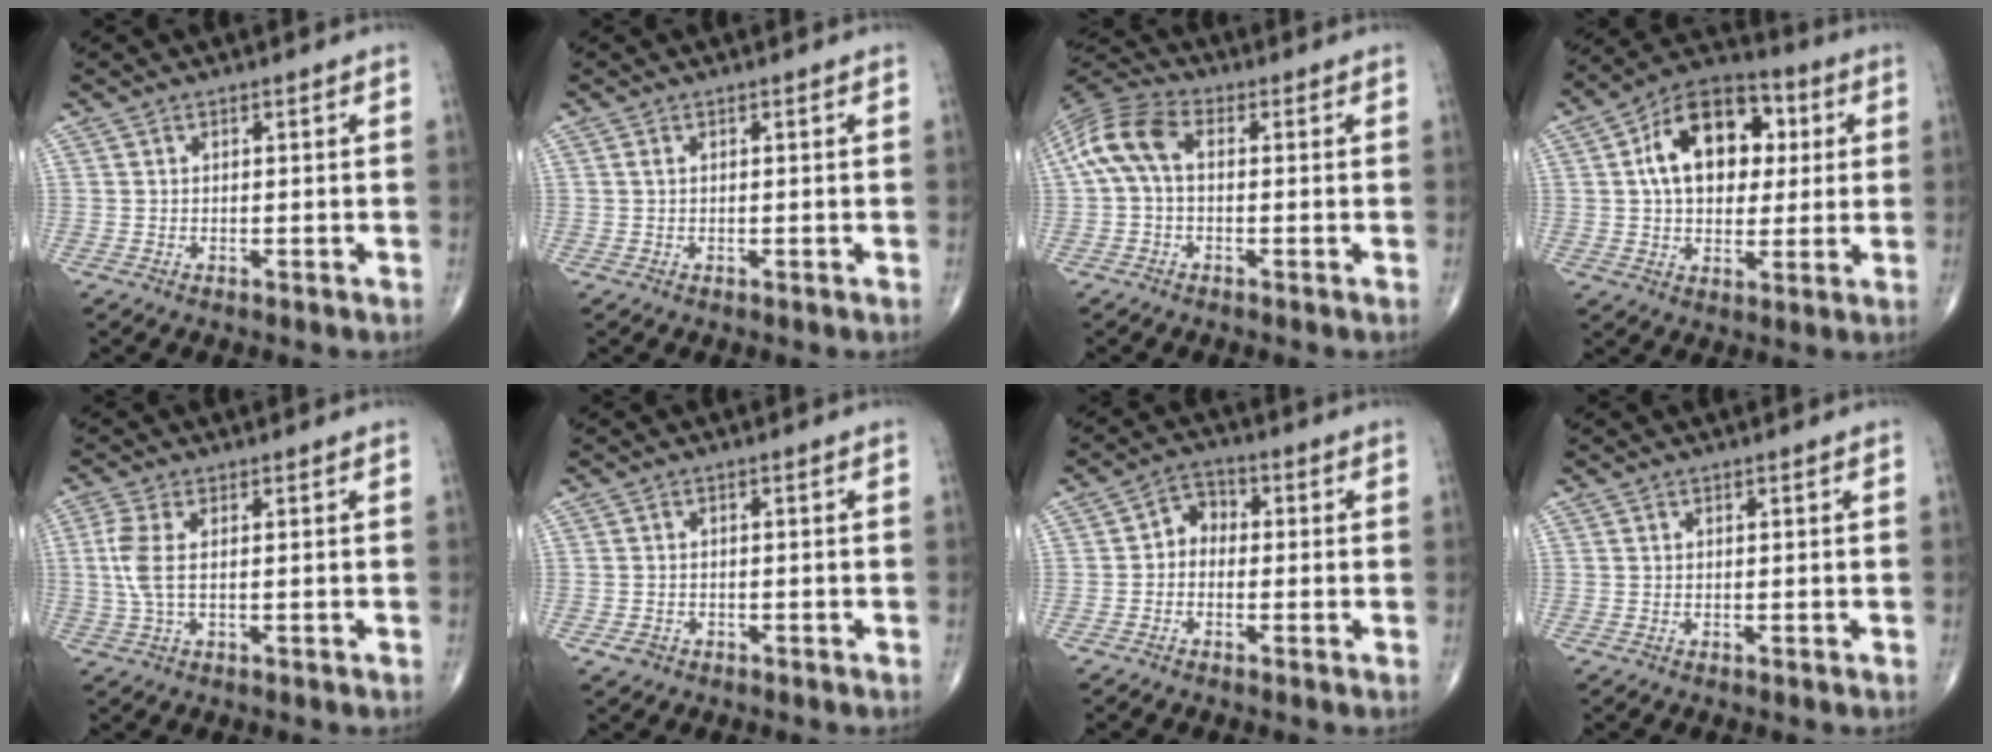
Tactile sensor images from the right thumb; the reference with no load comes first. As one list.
[{"total": 0.6, "force": [0.2, 0.3, 0.5], "torque": [-0.014, 0.000, 0.002]}, {"total": 9.4, "force": [0.6, 5.6, 7.5], "torque": [-0.162, 0.030, 0.000]}, {"total": 17.3, "force": [3.7, 11.4, 12.5], "torque": [-0.161, 0.013, 0.053]}, {"total": 5.2, "force": [0.6, 1.9, 4.9], "torque": [-0.141, 0.002, 0.009]}, {"total": 1.7, "force": [-1.0, 1.3, 0.5], "torque": [-0.006, 0.007, -0.014]}, {"total": 4.3, "force": [-0.5, 3.5, 2.5], "torque": [-0.018, 0.019, -0.027]}, {"total": 0.0}]